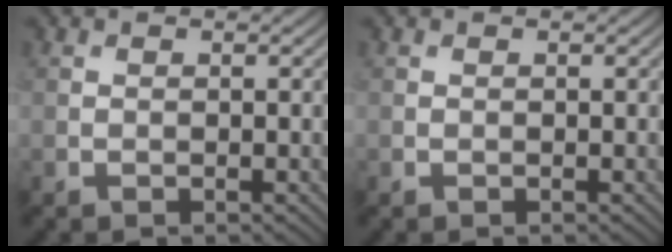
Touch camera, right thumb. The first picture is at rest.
{"total": 0.0}